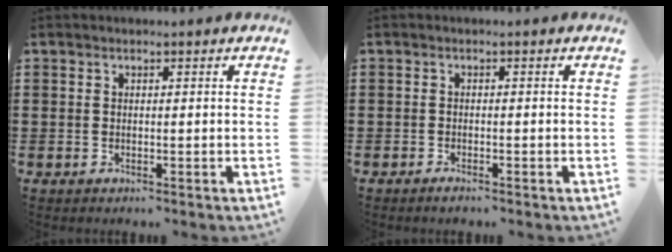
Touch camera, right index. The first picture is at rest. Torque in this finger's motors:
{"motor_torque": [0.03, 0.14, 0.01, 0.00]}